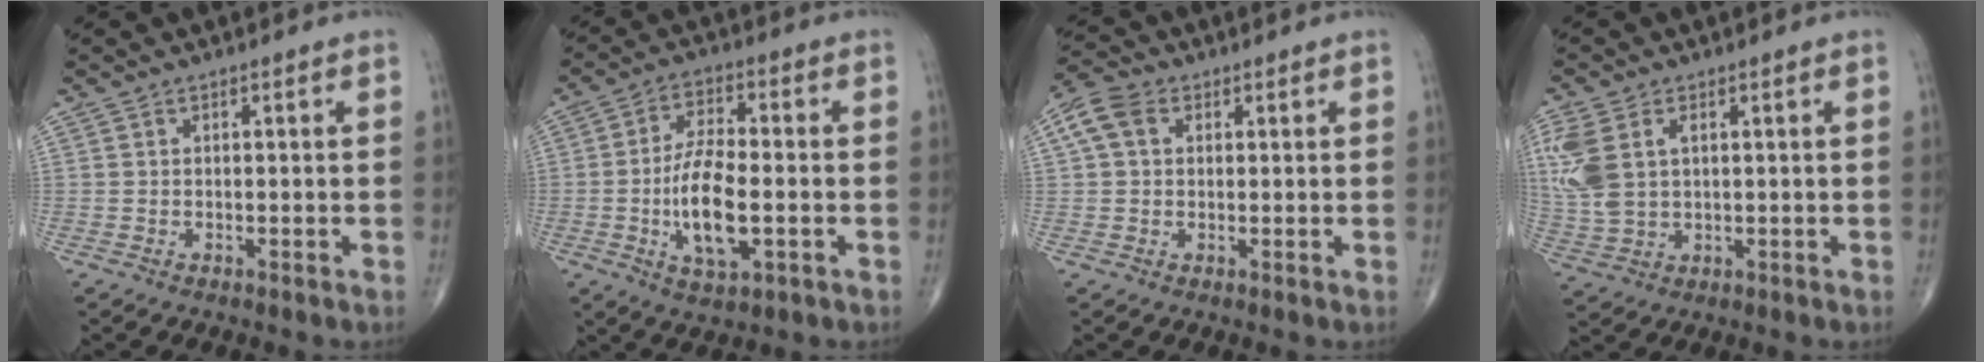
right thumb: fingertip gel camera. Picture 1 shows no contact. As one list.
[{"total": 11.7, "force": [-2.4, 4.6, 10.5], "torque": [-0.197, 0.007, -0.043]}, {"total": 6.0, "force": [1.7, 4.3, 3.8], "torque": [-0.078, 0.019, 0.027]}, {"total": 10.4, "force": [2.6, 6.5, 7.7], "torque": [-0.195, 0.007, 0.061]}]